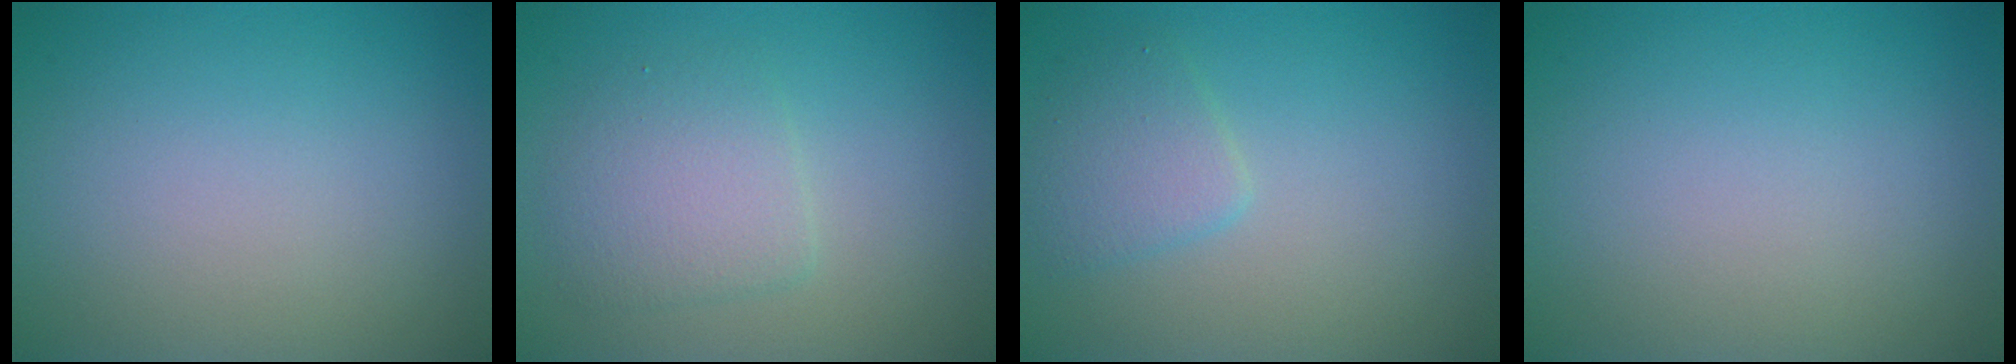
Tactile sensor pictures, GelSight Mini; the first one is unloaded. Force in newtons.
{"total": 3.0, "press": 3.0, "slide": 0.1}
{"total": 2.3, "press": 2.3, "slide": 0.1}
{"total": 0.0}